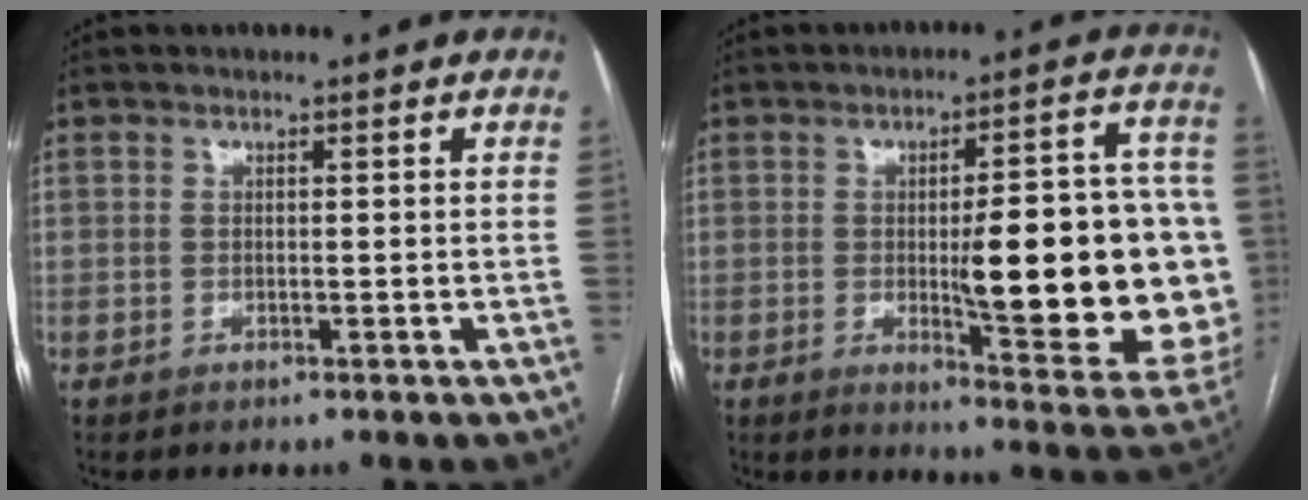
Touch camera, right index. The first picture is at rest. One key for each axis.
{"total": 23.6, "fx": -1.9, "fy": 4.7, "fz": 23.0, "tx": -0.214, "ty": 0.017, "tz": -0.008}